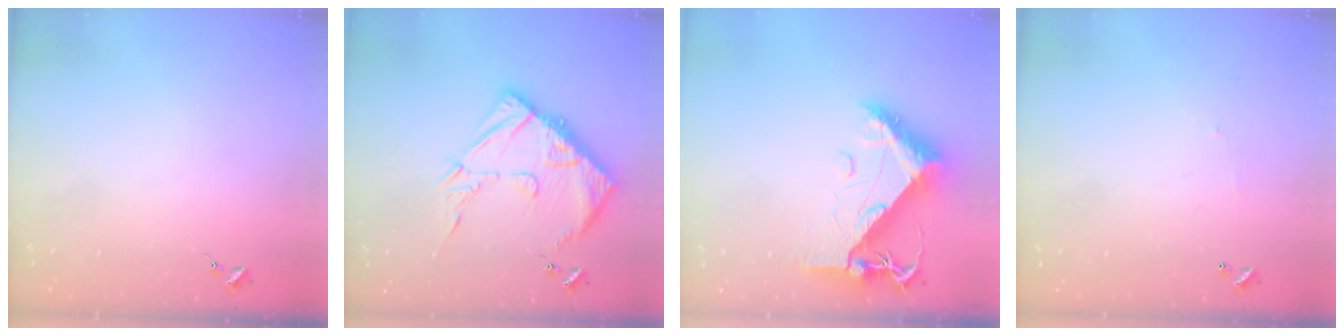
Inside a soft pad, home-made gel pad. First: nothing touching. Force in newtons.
{"total": 15.6, "press": 15.5, "slide": 1.4}
{"total": 11.3, "press": 11.3, "slide": 1.2}
{"total": 3.7, "press": 3.7, "slide": 0.2}